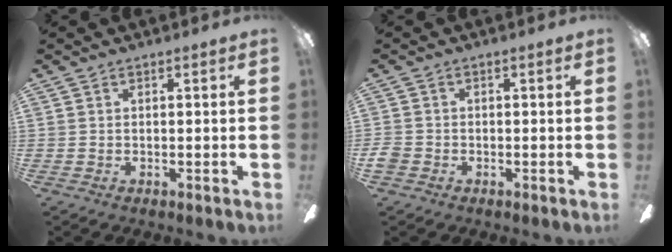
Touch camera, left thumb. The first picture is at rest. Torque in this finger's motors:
{"motor_torque": [-0.07, 0.44, 0.18, -0.12, -0.01]}